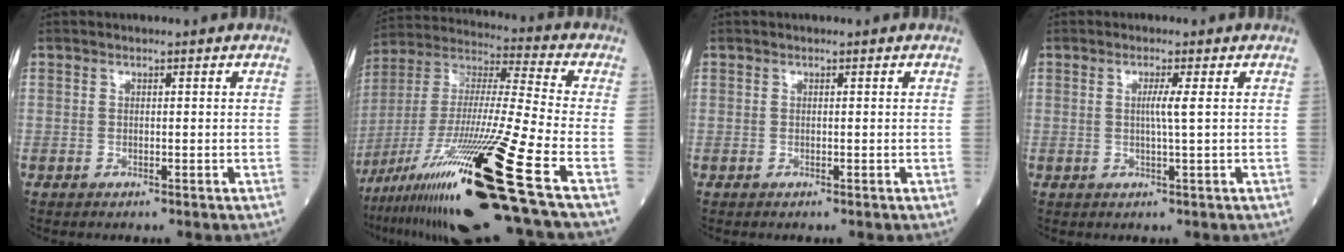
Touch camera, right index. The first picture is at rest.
{"total": 26.1, "force": [-14.0, -0.6, 22.0], "torque": [-0.401, -0.049, -0.256]}
{"total": 0.0}
{"total": 2.3, "force": [0.3, -0.6, 2.2], "torque": [-0.042, -0.002, 0.005]}